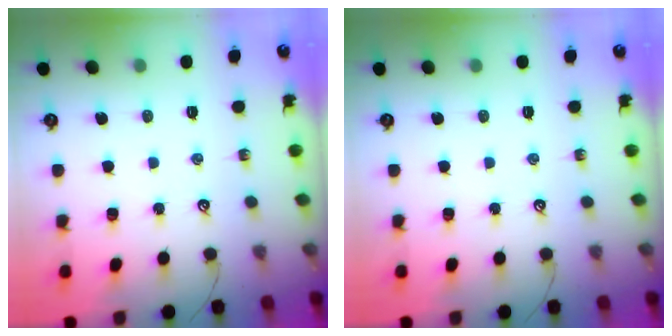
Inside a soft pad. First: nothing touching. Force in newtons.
{"total": 0.0}